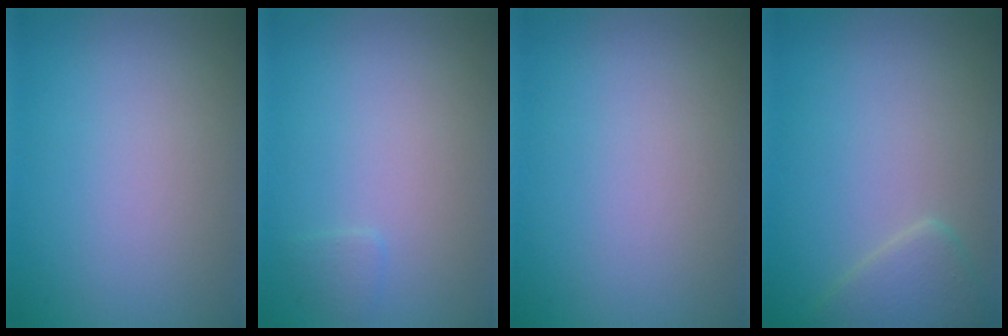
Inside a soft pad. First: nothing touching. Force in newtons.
{"total": 0.7, "press": 0.7, "slide": 0.1}
{"total": 0.0}
{"total": 2.2, "press": 2.2, "slide": 0.2}